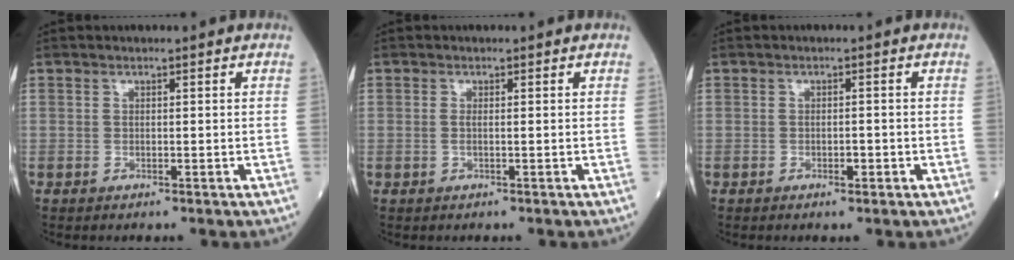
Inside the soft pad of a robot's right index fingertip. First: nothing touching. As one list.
[{"total": 0.8, "force": [0.0, 0.2, 0.7], "torque": [-0.018, -0.002, -0.001]}, {"total": 1.5, "force": [-0.6, 0.5, 1.3], "torque": [-0.022, 0.000, -0.009]}]